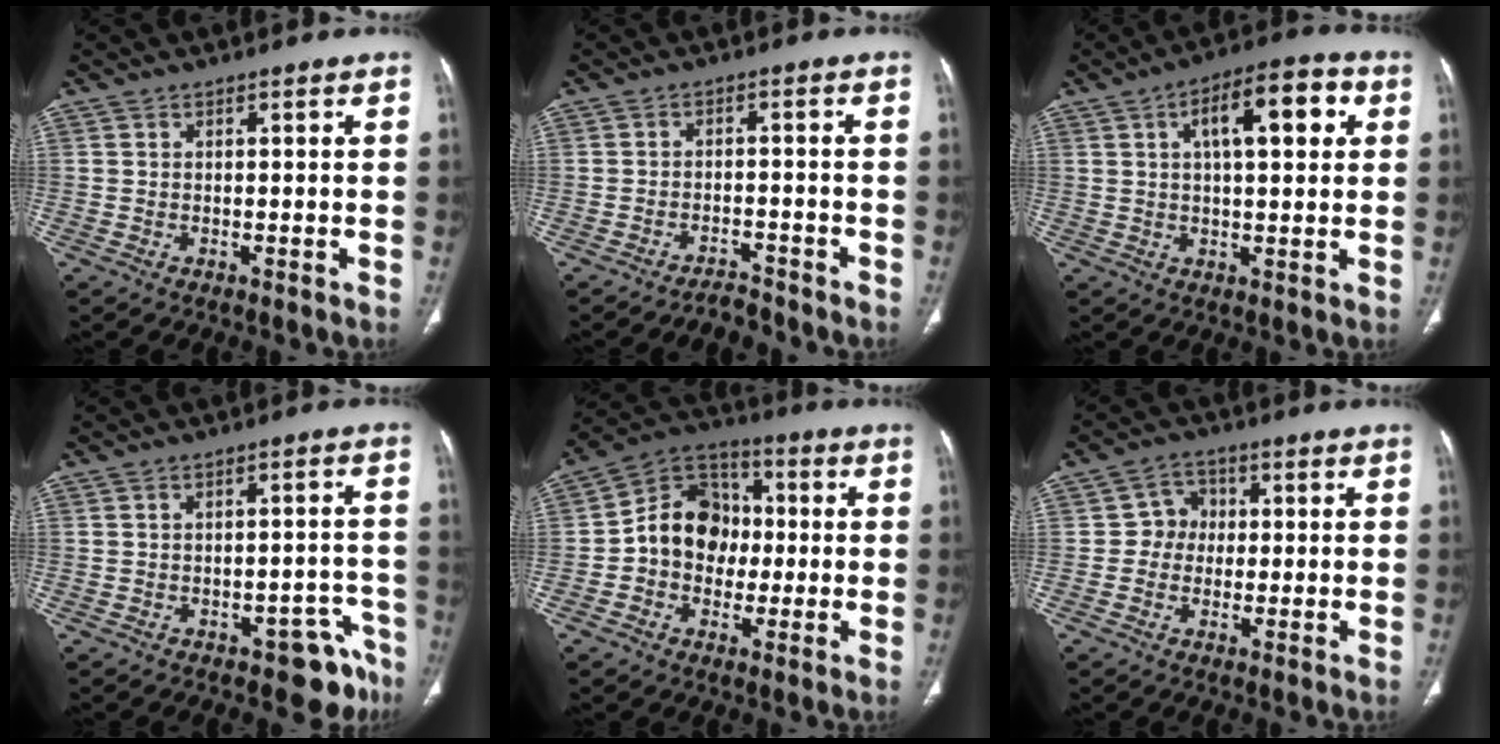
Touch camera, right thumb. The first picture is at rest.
{"total": 3.0, "force": [-2.9, 0.6, 0.2], "torque": [-0.010, 0.020, -0.047]}
{"total": 12.4, "force": [3.7, 4.9, 10.8], "torque": [-0.141, 0.017, 0.049]}
{"total": 7.4, "force": [-5.1, 3.8, 3.8], "torque": [-0.014, 0.045, -0.063]}
{"total": 12.7, "force": [-0.6, 10.5, 7.1], "torque": [-0.077, 0.034, -0.023]}
{"total": 4.7, "force": [-0.2, 4.4, 1.7], "torque": [0.003, 0.013, -0.014]}